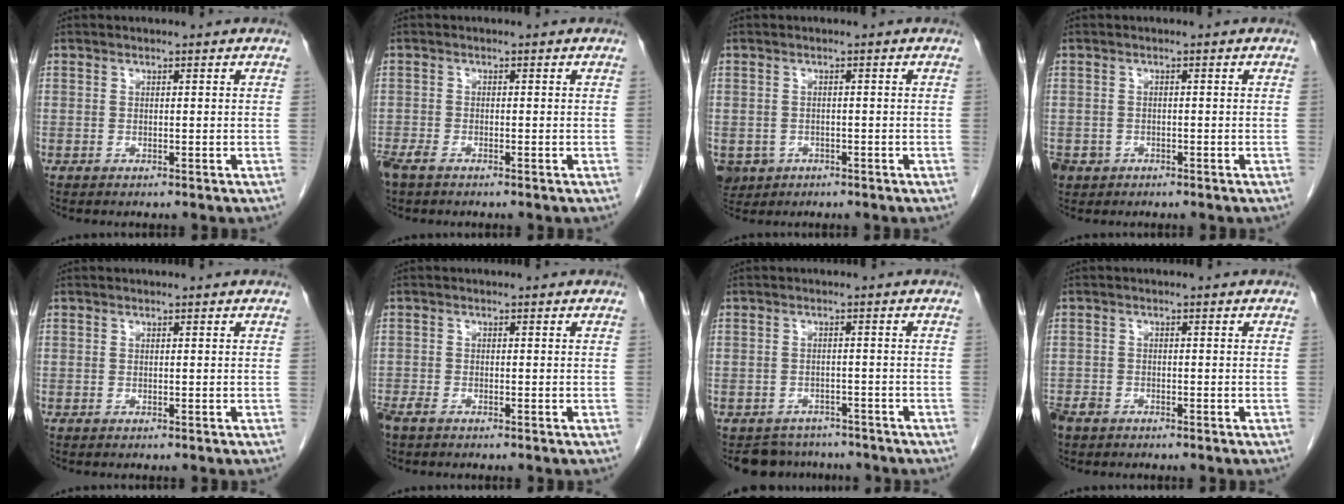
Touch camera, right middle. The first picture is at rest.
{"total": 3.0, "force": [-2.2, 1.1, 1.7], "torque": [-0.041, -0.007, -0.039]}
{"total": 4.9, "force": [-2.5, 4.0, 1.2], "torque": [-0.027, 0.000, -0.036]}
{"total": 4.2, "force": [-2.3, 3.4, 0.7], "torque": [-0.019, 0.003, -0.035]}
{"total": 0.0}
{"total": 2.7, "force": [-2.1, 1.1, 1.4], "torque": [-0.034, -0.006, -0.036]}
{"total": 5.4, "force": [-4.8, 2.3, -0.4], "torque": [0.009, 0.009, -0.065]}
{"total": 3.0, "force": [-2.2, 1.7, 1.0], "torque": [-0.024, 0.000, -0.038]}